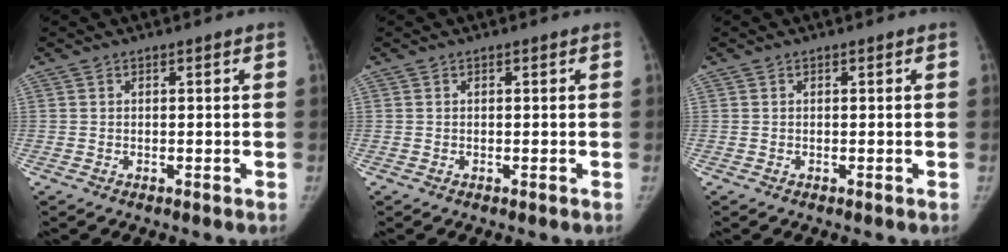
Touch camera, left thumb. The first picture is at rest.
{"total": 0.0}
{"total": 0.0}